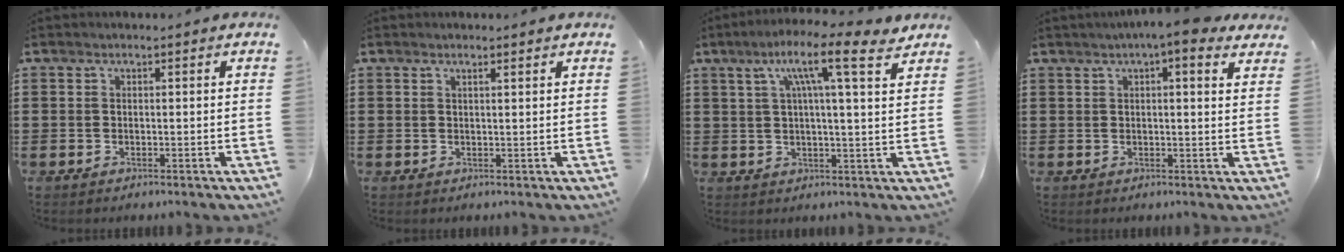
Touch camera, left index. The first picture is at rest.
{"total": 1.1, "force": [1.0, 0.0, 0.6], "torque": [-0.013, -0.001, 0.018]}
{"total": 10.2, "force": [5.8, 1.5, 8.2], "torque": [-0.147, -0.018, 0.088]}
{"total": 4.6, "force": [3.4, 0.3, 3.1], "torque": [-0.053, -0.007, 0.056]}